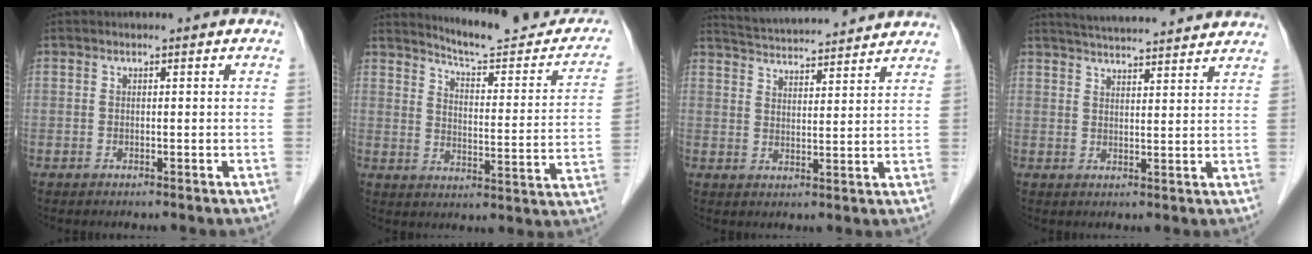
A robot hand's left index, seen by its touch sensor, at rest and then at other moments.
{"total": 16.7, "force": [15.6, 2.3, 5.6], "torque": [-0.063, -0.050, 0.191]}
{"total": 15.1, "force": [14.3, 1.3, 4.8], "torque": [-0.088, 0.032, 0.206]}
{"total": 15.8, "force": [14.7, 1.2, 5.6], "torque": [-0.090, 0.031, 0.197]}